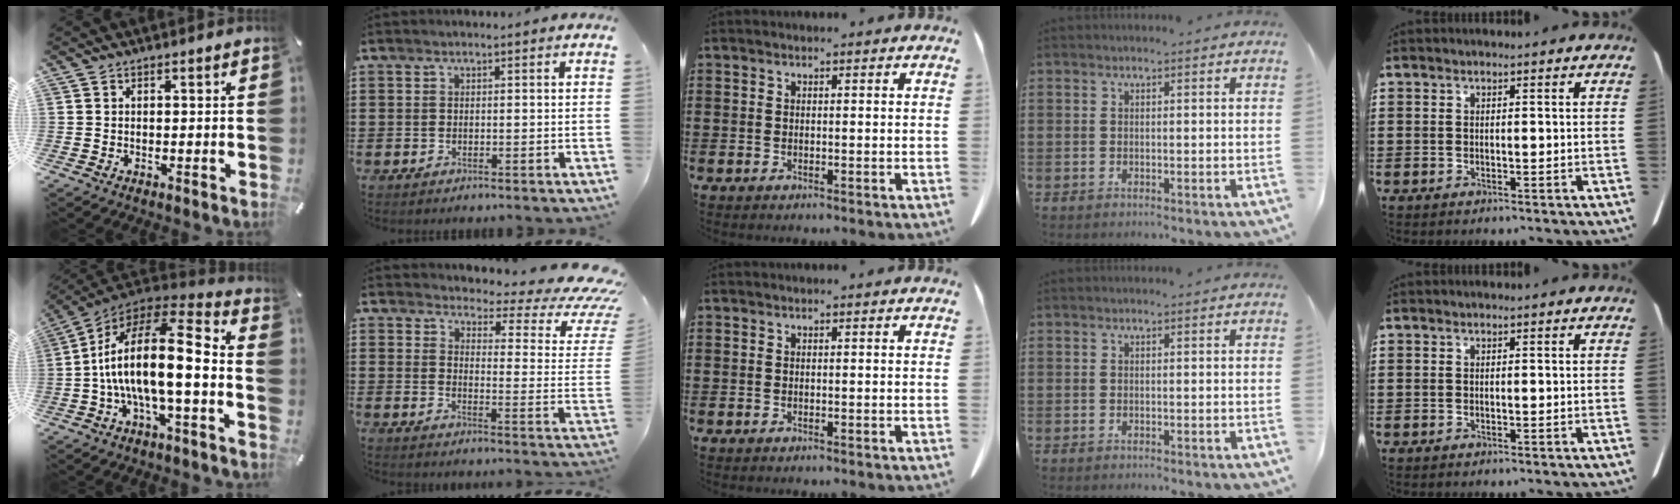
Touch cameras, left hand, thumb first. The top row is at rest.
{"thumb": {"total": 17.4, "force": [-3.2, 5.9, 16.0], "torque": [-0.295, -0.007, -0.058]}, "index": {"total": 5.4, "force": [4.1, 1.6, 3.1], "torque": [-0.056, -0.035, 0.064]}}